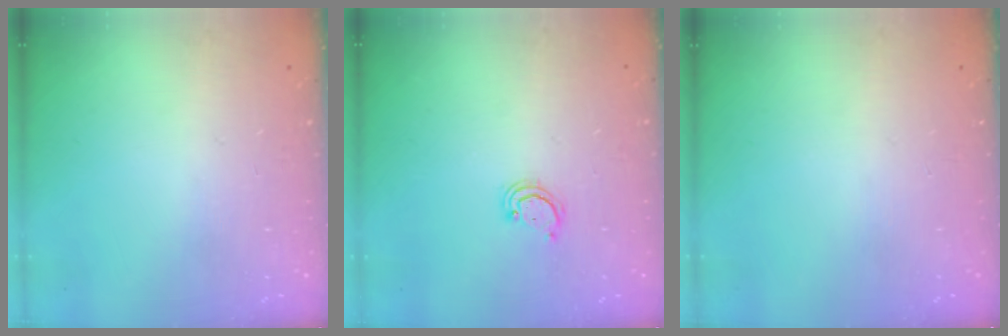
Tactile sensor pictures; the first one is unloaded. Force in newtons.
{"total": 2.6, "press": 2.6, "slide": 0.3}
{"total": 0.0}